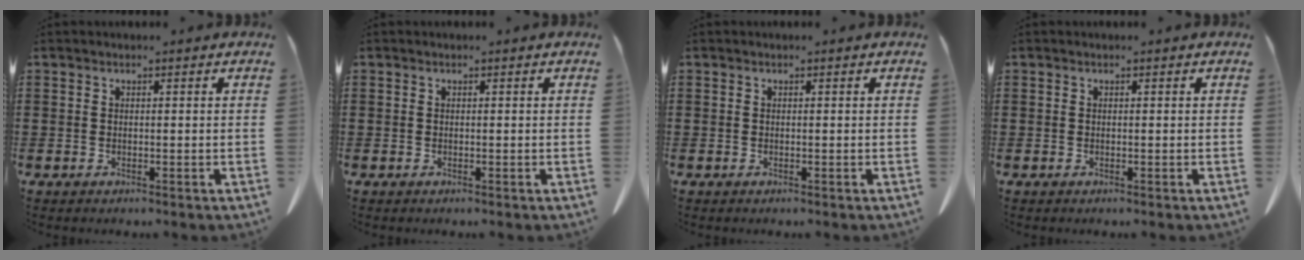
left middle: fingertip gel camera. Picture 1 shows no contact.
{"total": 0.0}
{"total": 0.0}
{"total": 0.0}